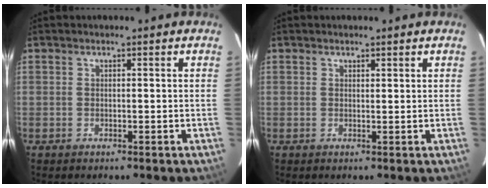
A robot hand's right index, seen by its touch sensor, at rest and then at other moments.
{"total": 0.7, "force": [0.6, 0.0, 0.2], "torque": [-0.006, -0.001, 0.009]}